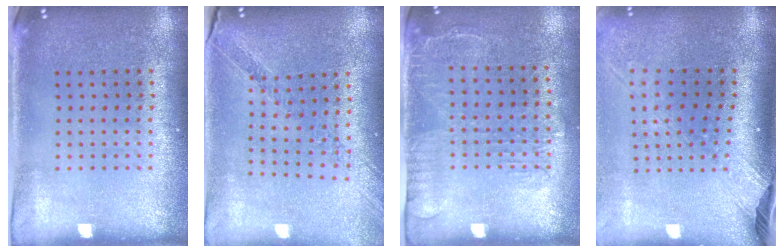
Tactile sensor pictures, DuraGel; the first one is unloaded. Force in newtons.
{"total": 0.6, "press": 0.6, "slide": 0.1}
{"total": 1.6, "press": 1.2, "slide": 1.0}
{"total": 2.6, "press": 1.9, "slide": 1.7}